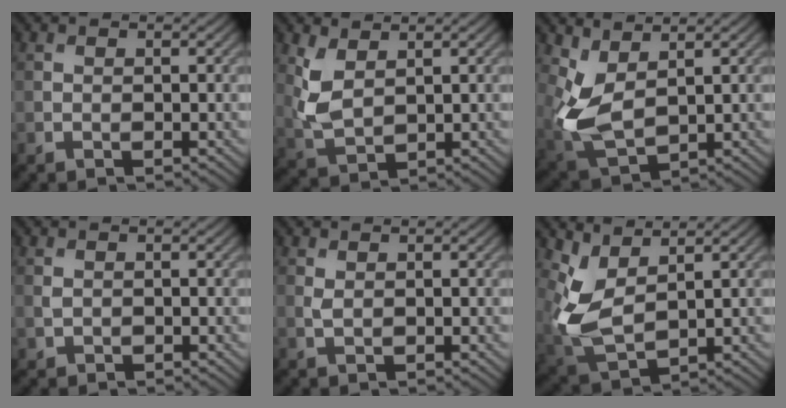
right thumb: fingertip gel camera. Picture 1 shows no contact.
{"total": 5.0, "force": [2.2, 2.7, 3.7], "torque": [-0.099, -0.005, 0.052]}
{"total": 6.6, "force": [2.1, 3.6, 5.1], "torque": [-0.134, -0.012, 0.044]}
{"total": 0.9, "force": [0.2, 0.8, 0.5], "torque": [-0.013, -0.003, 0.009]}
{"total": 1.0, "force": [0.5, 0.4, 0.7], "torque": [-0.023, -0.002, 0.013]}
{"total": 6.6, "force": [2.7, 3.5, 4.9], "torque": [-0.128, -0.015, 0.060]}